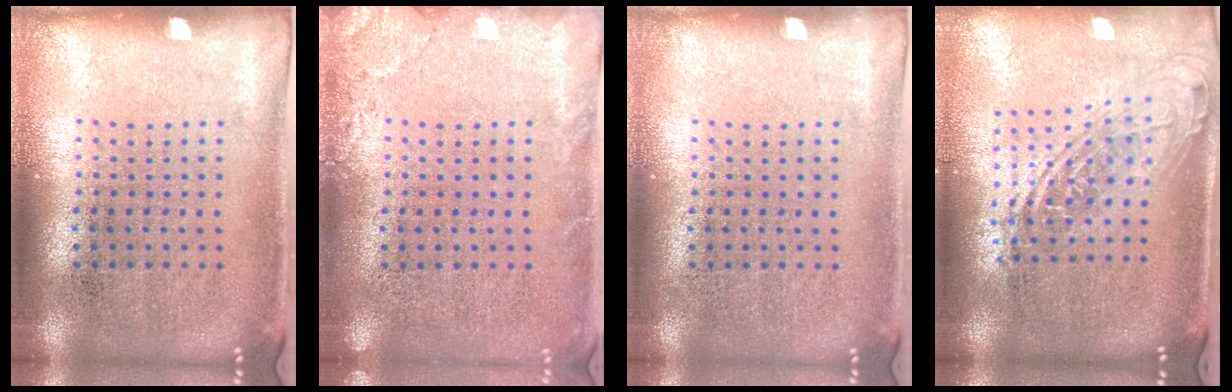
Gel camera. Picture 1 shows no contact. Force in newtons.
{"total": 1.9, "press": 1.8, "slide": 0.3}
{"total": 0.0}
{"total": 1.9, "press": 1.4, "slide": 1.2}